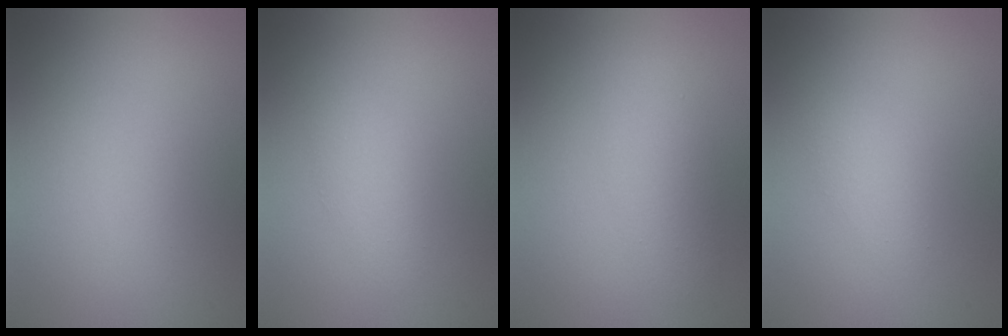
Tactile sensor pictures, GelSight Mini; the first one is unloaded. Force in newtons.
{"total": 1.6, "press": 1.6, "slide": 0.0}
{"total": 3.0, "press": 3.0, "slide": 0.1}
{"total": 1.2, "press": 1.2, "slide": 0.0}